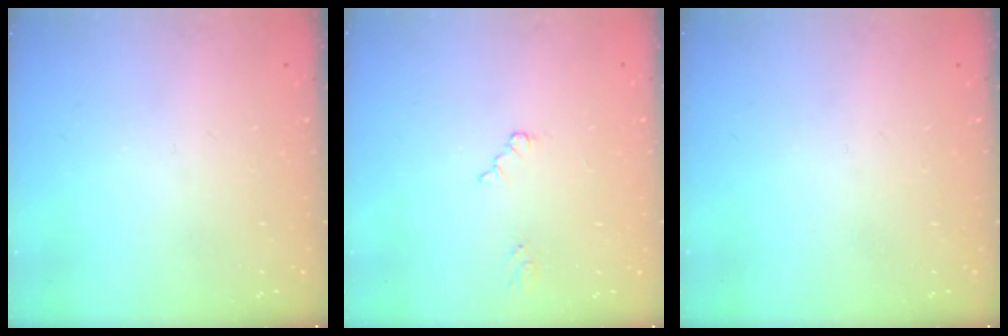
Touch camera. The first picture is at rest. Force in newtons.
{"total": 3.3, "press": 3.2, "slide": 0.5}
{"total": 0.0}